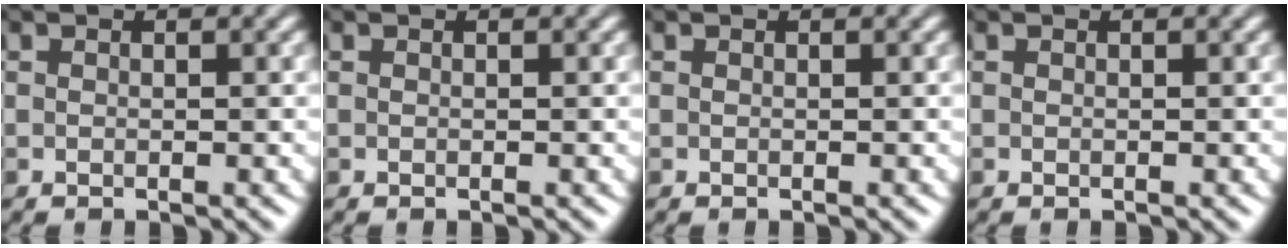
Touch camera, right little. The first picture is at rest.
{"total": 0.0}
{"total": 0.0}
{"total": 0.0}